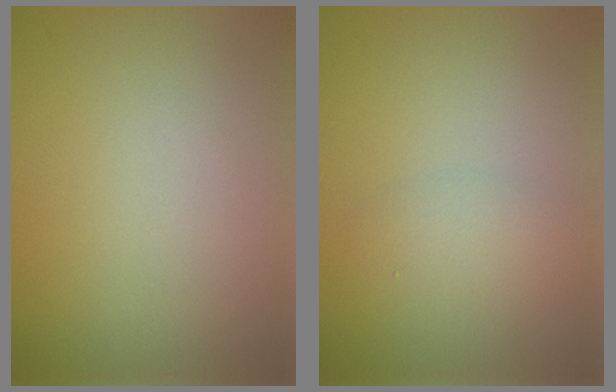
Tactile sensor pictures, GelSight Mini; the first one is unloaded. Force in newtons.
{"total": 1.8, "press": 1.8, "slide": 0.2}